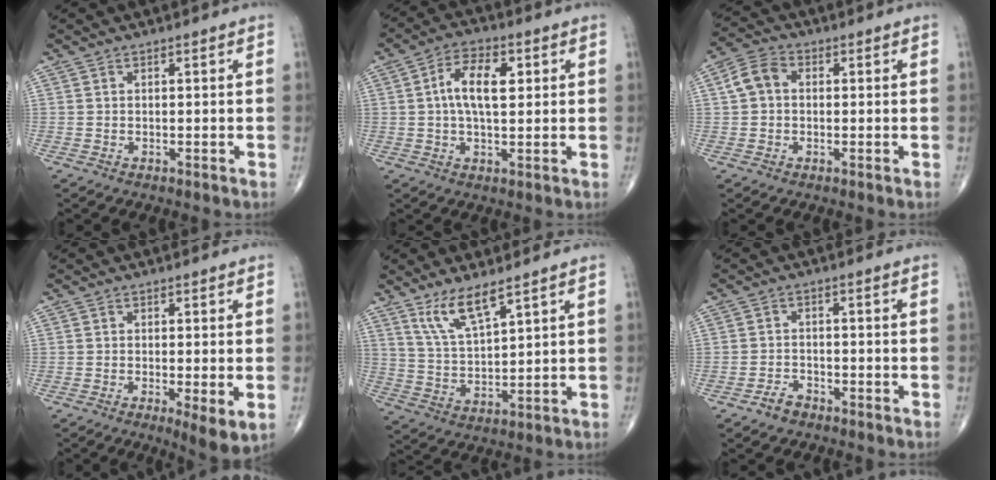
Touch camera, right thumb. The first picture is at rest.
{"total": 8.9, "force": [1.7, 4.4, 7.6], "torque": [-0.133, 0.012, 0.024]}
{"total": 5.3, "force": [0.4, 4.1, 3.4], "torque": [-0.063, 0.018, 0.000]}
{"total": 5.1, "force": [-1.2, 1.1, 4.8], "torque": [-0.083, -0.018, -0.023]}
{"total": 7.9, "force": [5.5, 1.7, 5.4], "torque": [-0.105, -0.037, 0.115]}
{"total": 2.6, "force": [-2.0, 1.5, 0.8], "torque": [-0.017, 0.011, -0.036]}